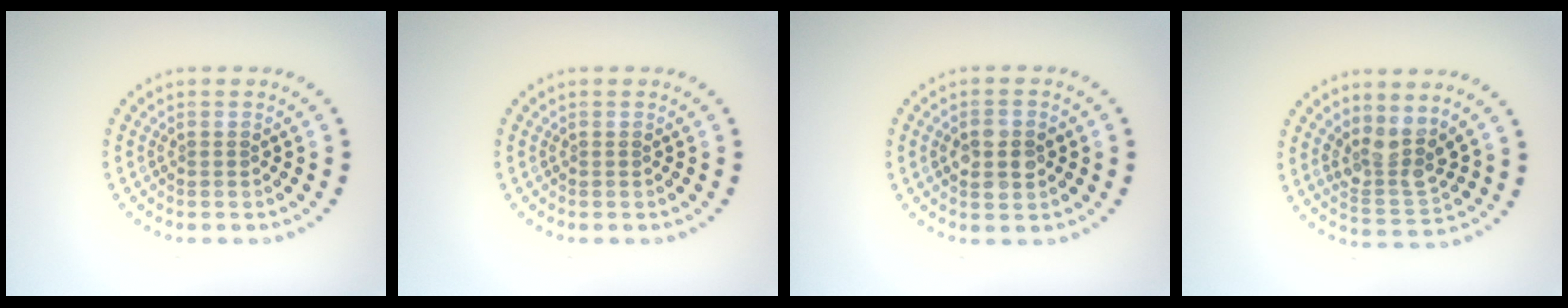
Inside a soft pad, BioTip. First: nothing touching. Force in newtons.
{"total": 0.0}
{"total": 3.5, "press": 3.5, "slide": 0.1}
{"total": 3.6, "press": 3.2, "slide": 1.7}